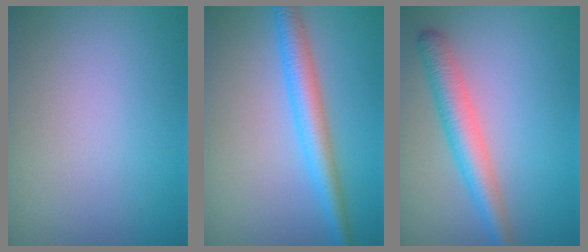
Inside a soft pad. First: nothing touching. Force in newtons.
{"total": 4.3, "press": 4.3, "slide": 0.1}
{"total": 4.0, "press": 4.0, "slide": 0.1}